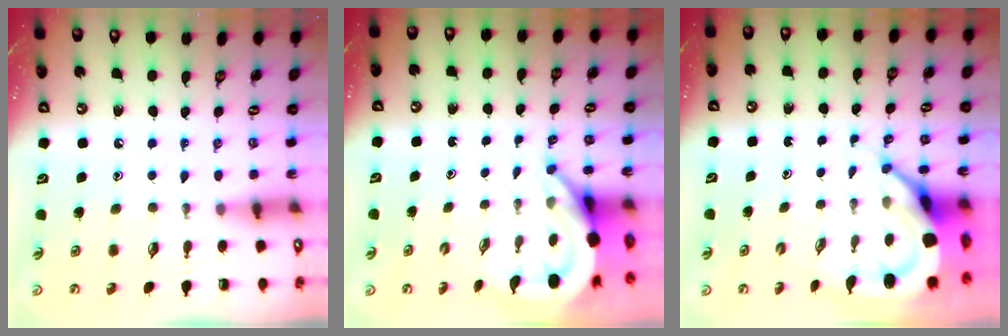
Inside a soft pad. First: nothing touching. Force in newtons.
{"total": 7.0, "press": 6.9, "slide": 1.0}
{"total": 7.3, "press": 7.3, "slide": 1.0}